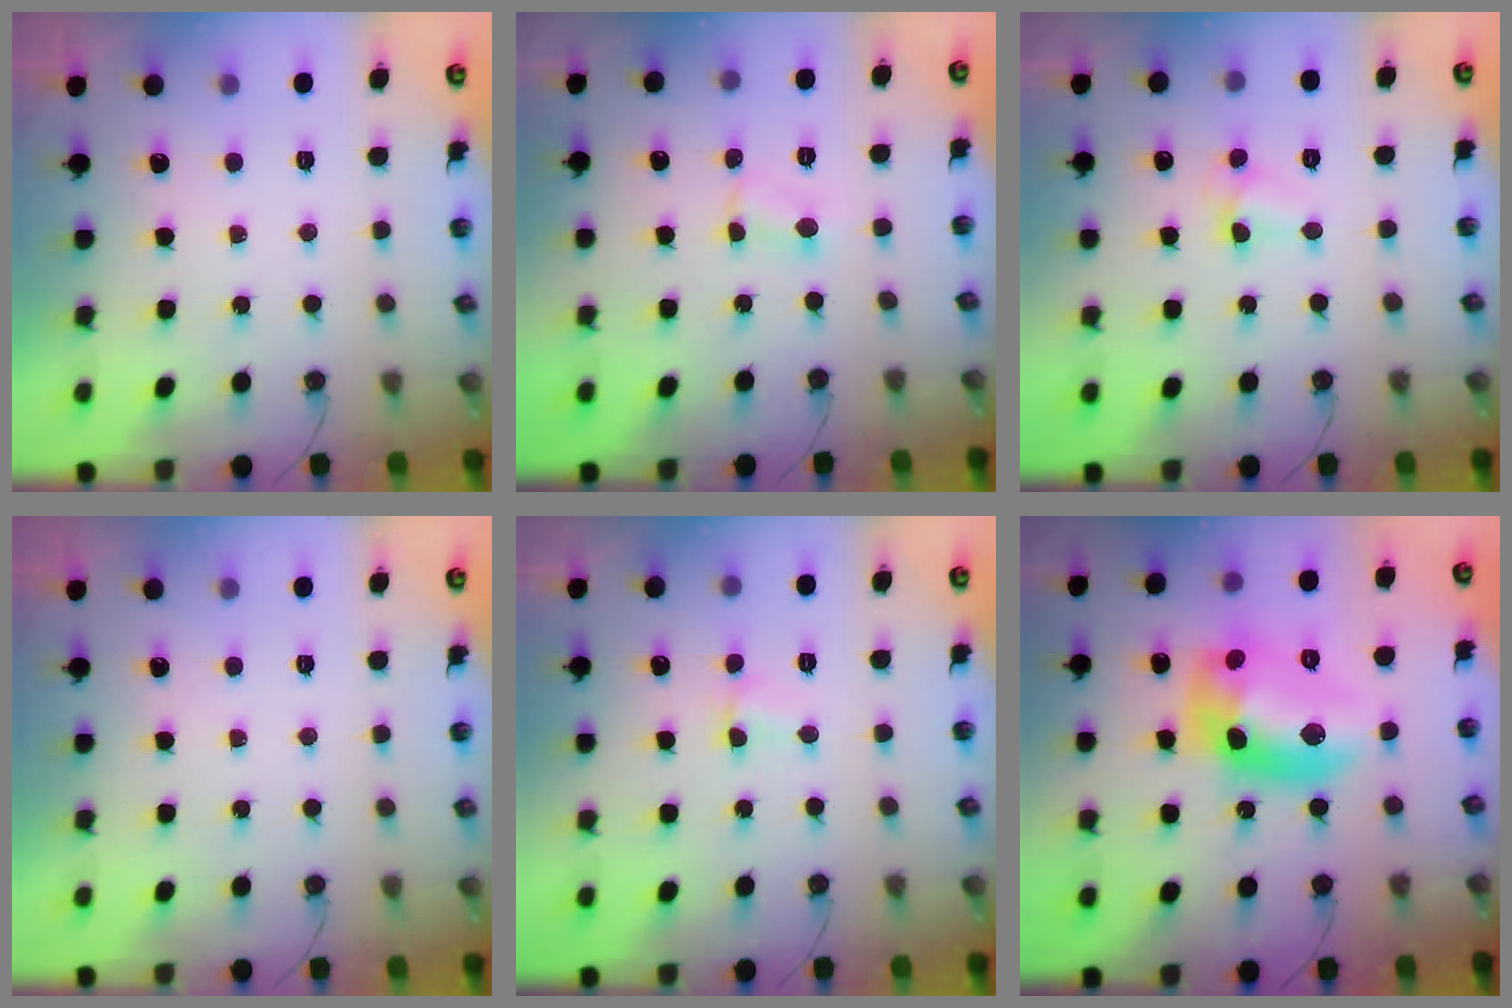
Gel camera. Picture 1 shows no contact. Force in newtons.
{"total": 2.3, "press": 2.2, "slide": 0.5}
{"total": 3.9, "press": 3.9, "slide": 0.4}
{"total": 0.0}
{"total": 2.2, "press": 2.1, "slide": 0.5}
{"total": 16.6, "press": 16.6, "slide": 1.0}